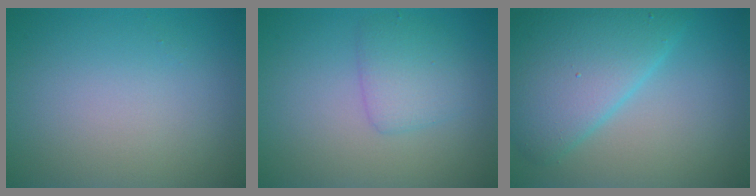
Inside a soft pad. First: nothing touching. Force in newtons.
{"total": 2.6, "press": 2.6, "slide": 0.0}
{"total": 7.2, "press": 7.2, "slide": 0.2}